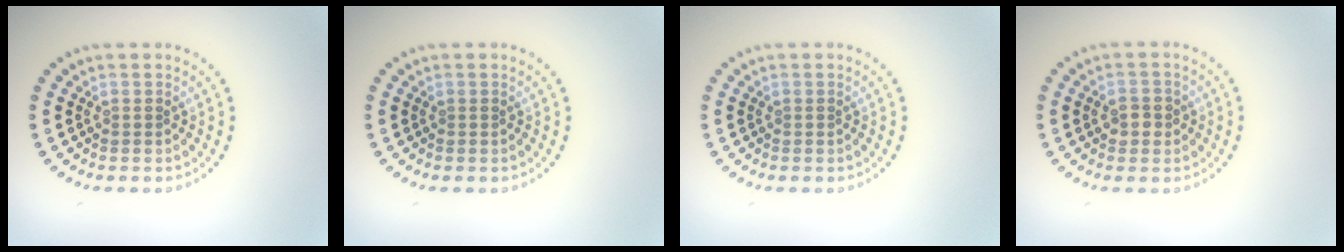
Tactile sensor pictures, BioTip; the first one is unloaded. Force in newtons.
{"total": 0.0}
{"total": 0.0}
{"total": 1.7, "press": 1.7, "slide": 0.1}